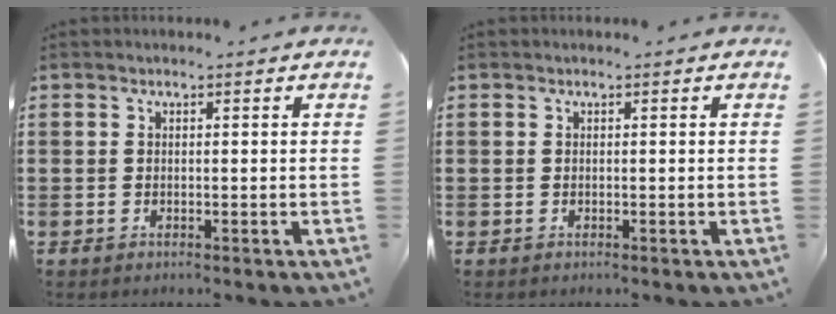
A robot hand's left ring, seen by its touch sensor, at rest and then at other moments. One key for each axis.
{"total": 0.0}